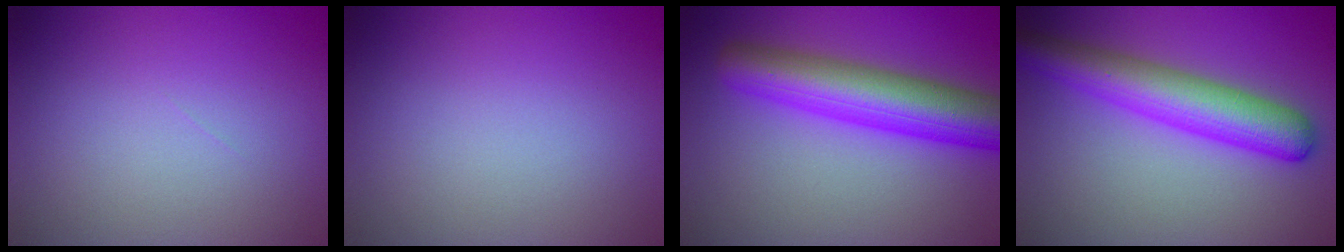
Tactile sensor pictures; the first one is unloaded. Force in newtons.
{"total": 0.0}
{"total": 8.1, "press": 8.1, "slide": 0.2}
{"total": 6.3, "press": 6.3, "slide": 0.2}